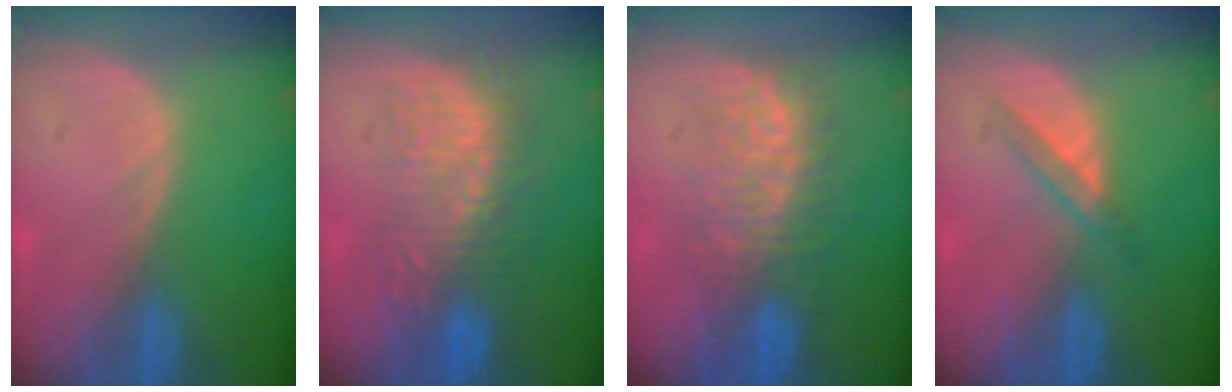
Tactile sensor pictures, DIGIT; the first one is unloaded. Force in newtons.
{"total": 8.8, "press": 8.4, "slide": 2.4}
{"total": 7.7, "press": 7.6, "slide": 1.3}
{"total": 2.9, "press": 2.8, "slide": 1.0}